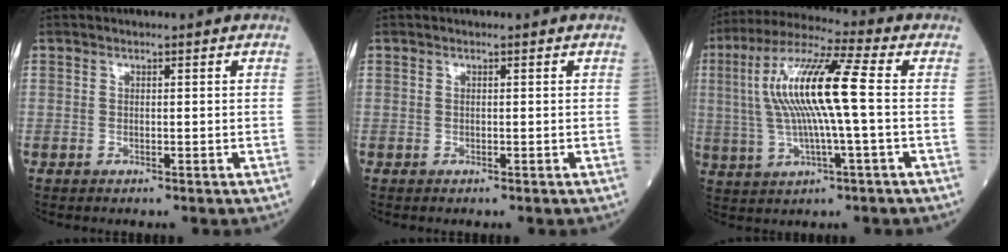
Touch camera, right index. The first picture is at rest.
{"total": 0.0}
{"total": 14.0, "force": [1.0, 0.9, 14.0], "torque": [-0.282, 0.018, 0.014]}